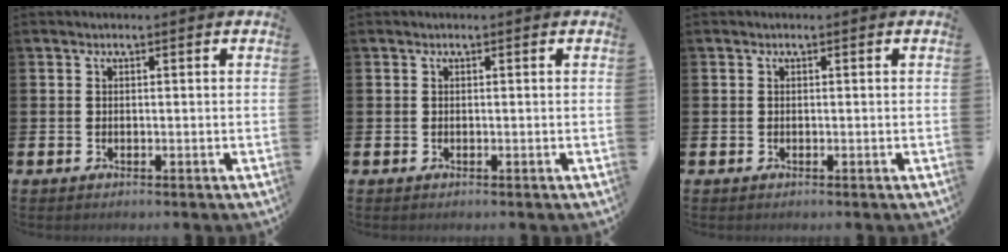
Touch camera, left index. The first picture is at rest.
{"total": 0.0}
{"total": 0.0}